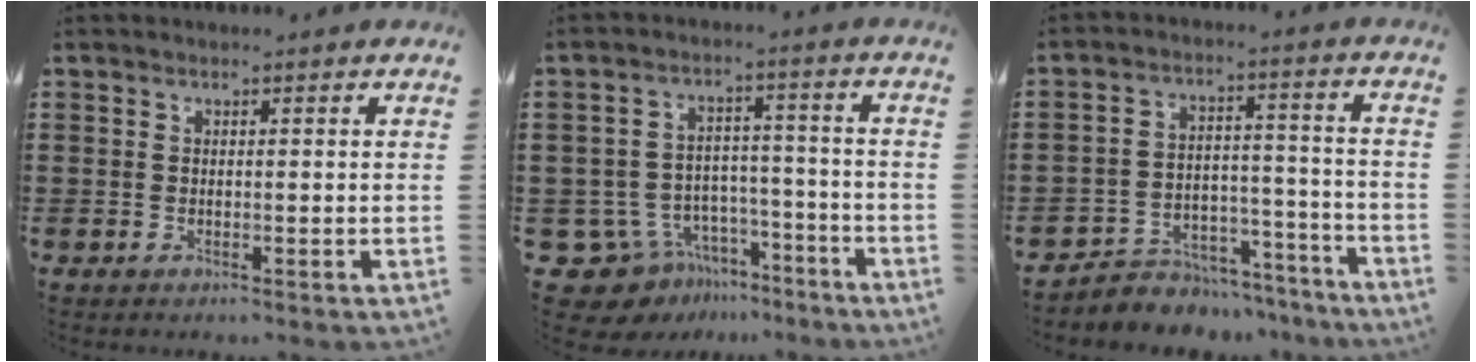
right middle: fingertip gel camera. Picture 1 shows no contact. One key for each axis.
{"total": 8.6, "fx": -7.2, "fy": 4.5, "fz": 1.7, "tx": -0.060, "ty": 0.020, "tz": -0.138}
{"total": 5.1, "fx": -4.8, "fy": 1.8, "fz": 0.3, "tx": -0.009, "ty": 0.017, "tz": -0.097}